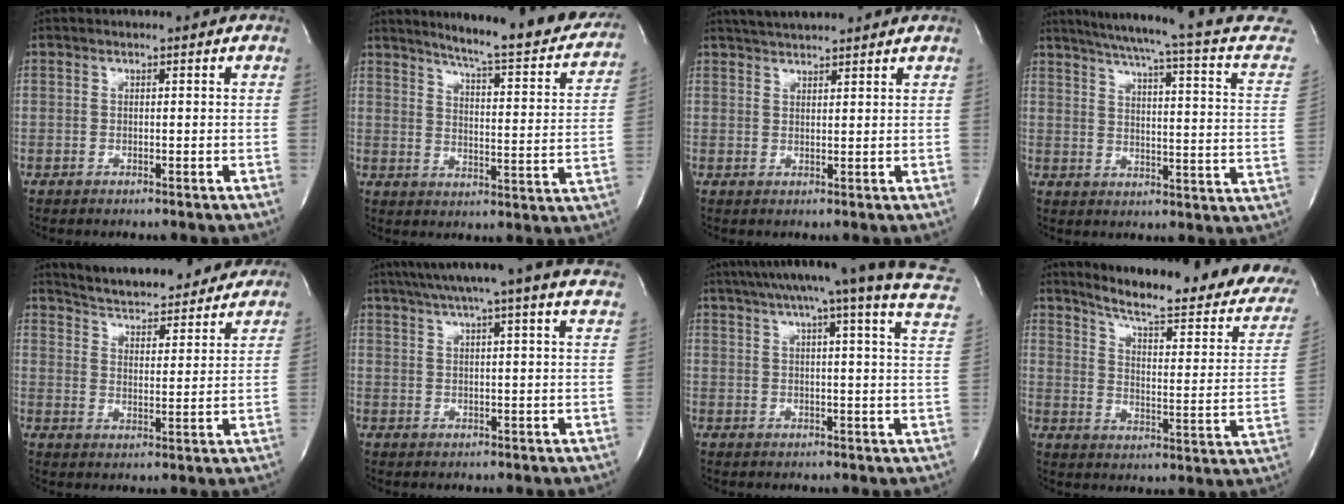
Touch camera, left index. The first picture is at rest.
{"total": 21.8, "force": [18.8, 2.2, 10.8], "torque": [-0.143, -0.052, 0.224]}
{"total": 5.7, "force": [5.3, 0.3, 2.1], "torque": [-0.039, 0.031, 0.086]}
{"total": 22.0, "force": [18.9, -0.1, 11.2], "torque": [-0.166, -0.049, 0.220]}
{"total": 20.5, "force": [19.2, 4.5, 5.8], "torque": [-0.087, -0.003, 0.255]}
{"total": 21.2, "force": [18.6, -0.5, 10.3], "torque": [-0.169, -0.007, 0.229]}
{"total": 24.5, "force": [19.6, 0.0, 14.7], "torque": [-0.208, -0.019, 0.234]}
{"total": 24.3, "force": [21.3, 2.4, 11.3], "torque": [-0.165, -0.089, 0.265]}